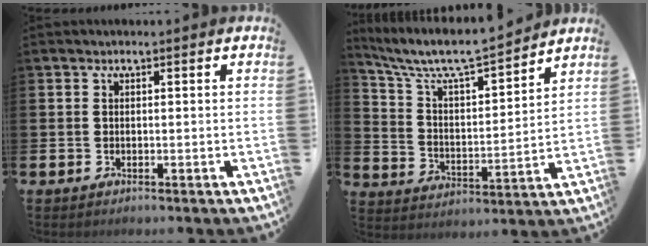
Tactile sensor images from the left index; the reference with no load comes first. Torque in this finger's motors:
{"motor_torque": [0.89, -1.25, 0.52, 0.21]}